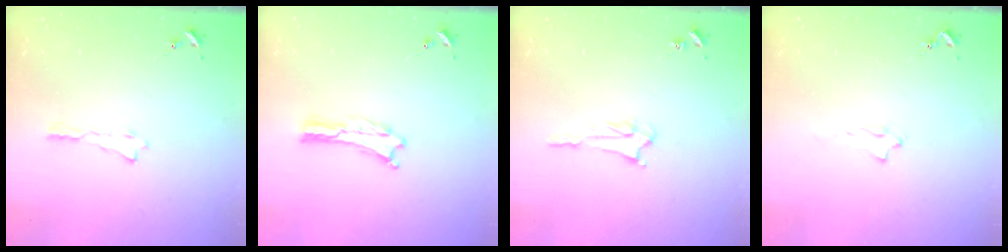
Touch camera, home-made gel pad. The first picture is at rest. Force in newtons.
{"total": 0.0}
{"total": 3.0, "press": 3.0, "slide": 0.3}
{"total": 2.0, "press": 2.0, "slide": 0.4}